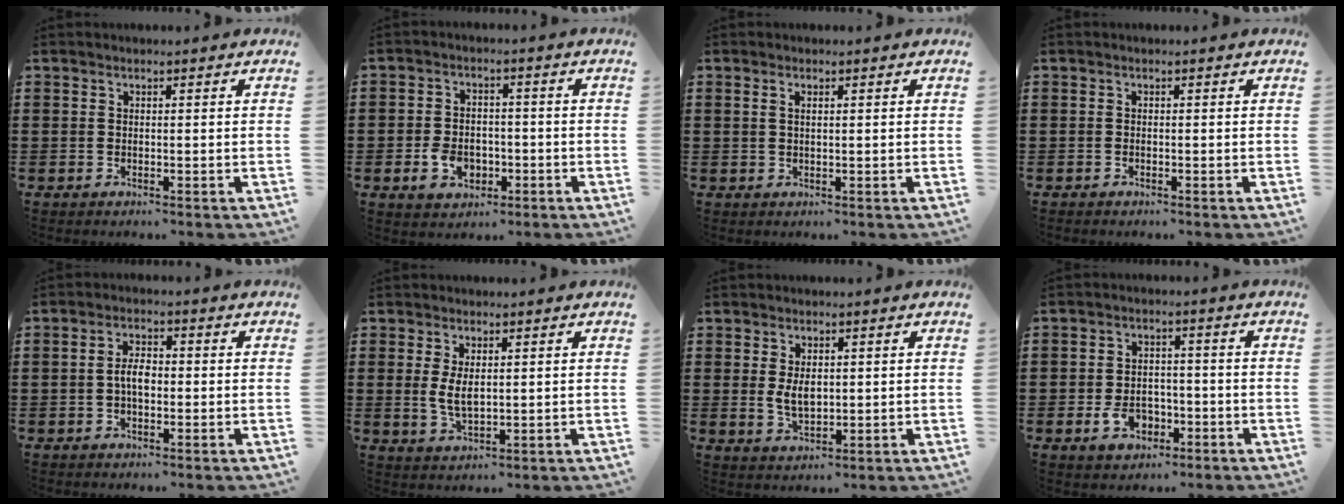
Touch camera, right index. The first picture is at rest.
{"total": 5.1, "force": [-1.6, 3.7, 3.1], "torque": [-0.072, 0.006, -0.031]}
{"total": 1.0, "force": [0.4, 0.3, 0.9], "torque": [-0.018, 0.004, 0.006]}
{"total": 0.0}
{"total": 3.6, "force": [-0.4, 1.7, 3.1], "torque": [-0.066, 0.002, -0.010]}
{"total": 3.9, "force": [0.5, 1.7, 3.4], "torque": [-0.068, 0.005, 0.009]}
{"total": 3.7, "force": [0.5, 2.2, 3.0], "torque": [-0.054, 0.004, 0.007]}
{"total": 5.2, "force": [-2.1, 3.6, 3.1], "torque": [-0.070, 0.006, -0.040]}